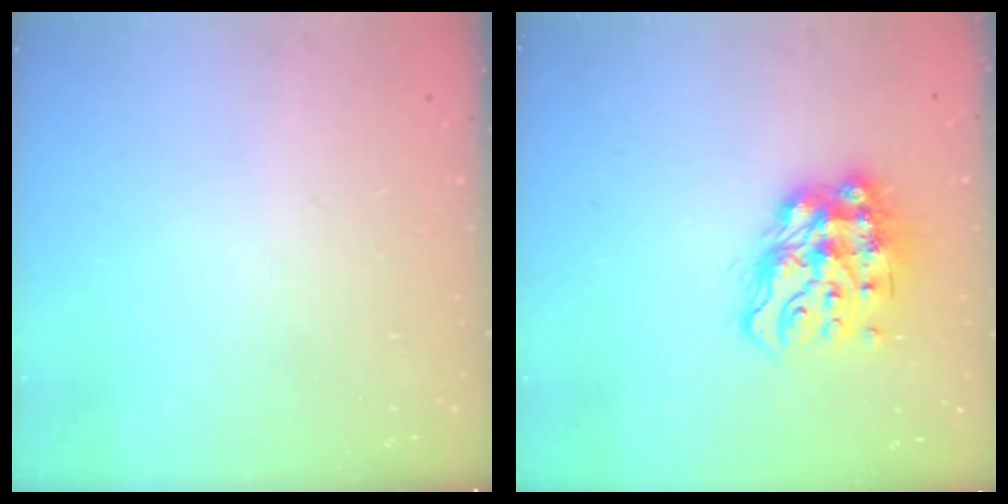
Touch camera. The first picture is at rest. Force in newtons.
{"total": 14.5, "press": 14.5, "slide": 0.7}